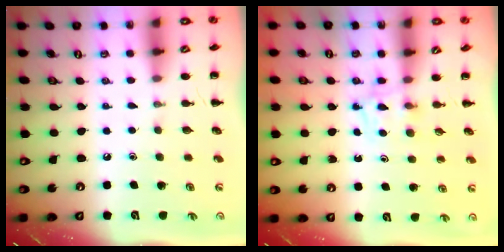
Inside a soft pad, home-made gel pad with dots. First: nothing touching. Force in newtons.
{"total": 4.7, "press": 4.5, "slide": 1.6}